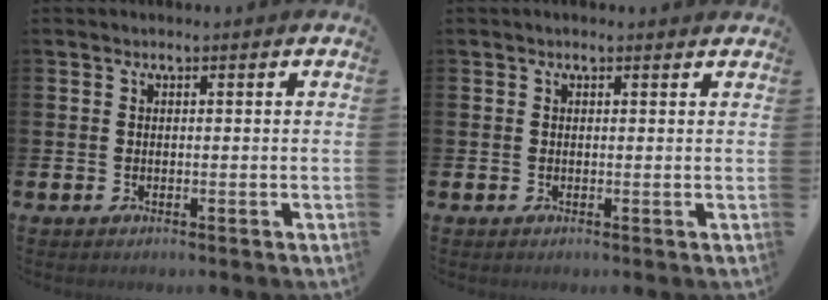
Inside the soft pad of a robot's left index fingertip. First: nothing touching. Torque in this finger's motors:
{"motor_torque": [1.02, -1.12, 0.17, 0.02]}